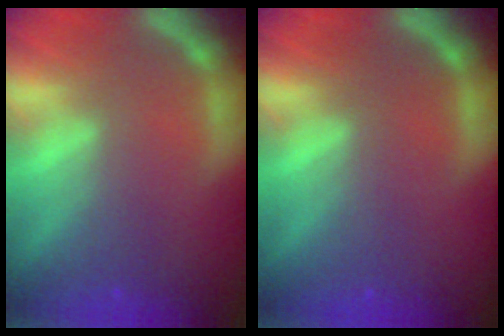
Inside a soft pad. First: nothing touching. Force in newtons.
{"total": 0.0}